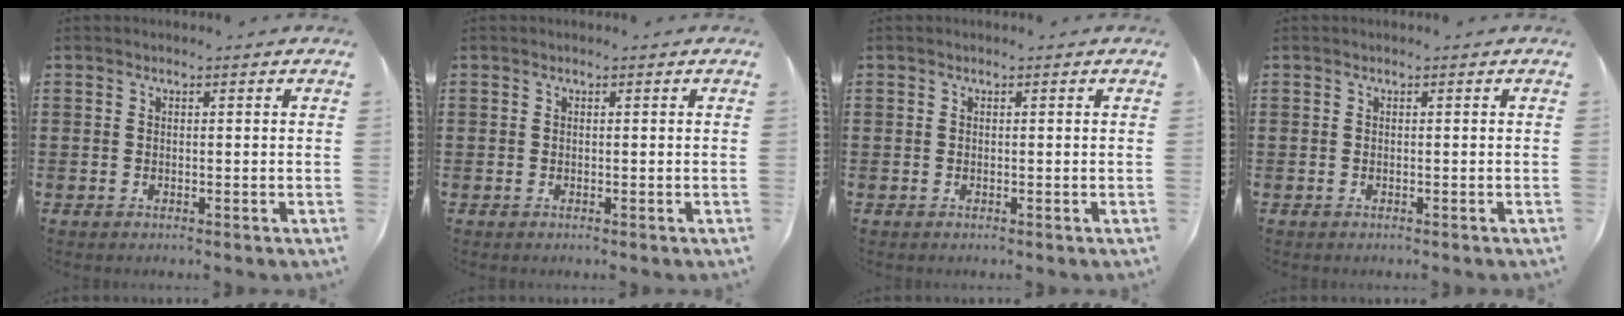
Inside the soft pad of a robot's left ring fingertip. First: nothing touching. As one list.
[{"total": 0.0}, {"total": 0.0}, {"total": 0.0}]